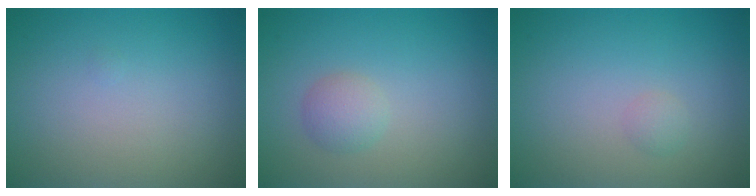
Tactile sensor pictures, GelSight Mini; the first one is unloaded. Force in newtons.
{"total": 1.7, "press": 1.7, "slide": 0.1}
{"total": 0.7, "press": 0.7, "slide": 0.0}